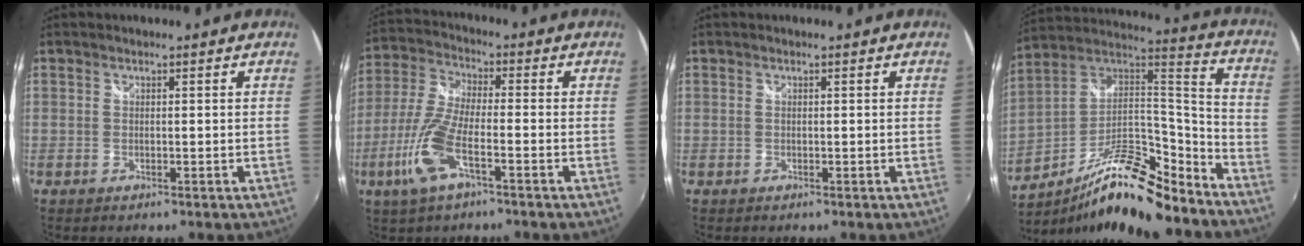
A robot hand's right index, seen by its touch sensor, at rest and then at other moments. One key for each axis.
{"total": 11.5, "fx": -5.1, "fy": 3.1, "fz": 9.9, "tx": -0.226, "ty": -0.006, "tz": -0.105}
{"total": 0.0}
{"total": 21.1, "fx": -14.3, "fy": 6.4, "fz": 14.2, "tx": -0.247, "ty": 0.003, "tz": -0.246}